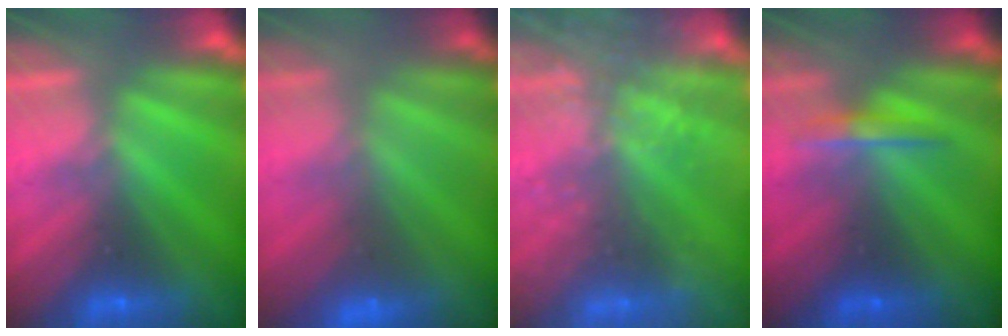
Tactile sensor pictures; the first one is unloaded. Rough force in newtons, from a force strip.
{"total": 2.9}
{"total": 12.7}
{"total": 1.7}